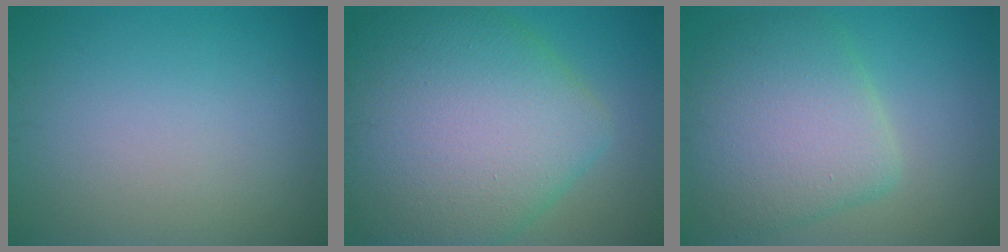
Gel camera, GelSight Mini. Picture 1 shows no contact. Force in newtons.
{"total": 13.3, "press": 13.3, "slide": 0.5}
{"total": 7.4, "press": 7.4, "slide": 0.3}